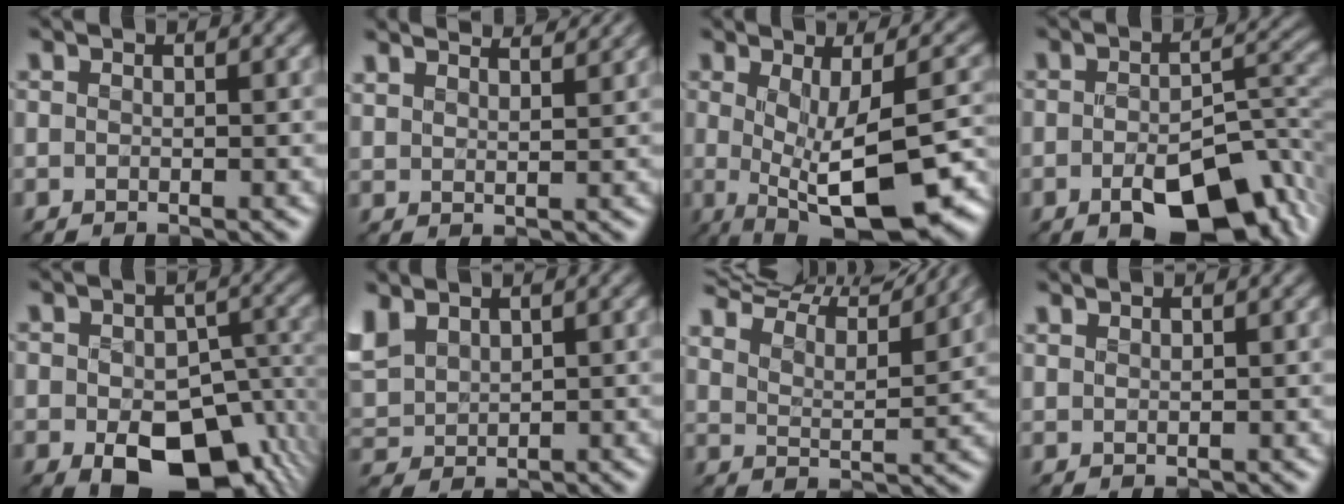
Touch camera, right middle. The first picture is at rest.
{"total": 5.0, "force": [4.7, 0.7, 1.5], "torque": [-0.024, 0.013, 0.052]}
{"total": 11.1, "force": [-2.9, 3.9, 10.0], "torque": [-0.160, -0.027, -0.023]}
{"total": 8.2, "force": [-4.1, 3.4, 6.1], "torque": [-0.091, -0.001, -0.061]}
{"total": 11.4, "force": [-4.3, 6.9, 8.0], "torque": [-0.123, -0.032, -0.047]}
{"total": 4.1, "force": [2.6, 2.6, 1.9], "torque": [-0.068, 0.009, 0.056]}
{"total": 12.1, "force": [11.0, 2.4, 4.4], "torque": [-0.088, 0.008, 0.154]}
{"total": 1.2, "force": [1.2, -0.2, -0.1], "torque": [-0.005, 0.003, 0.030]}